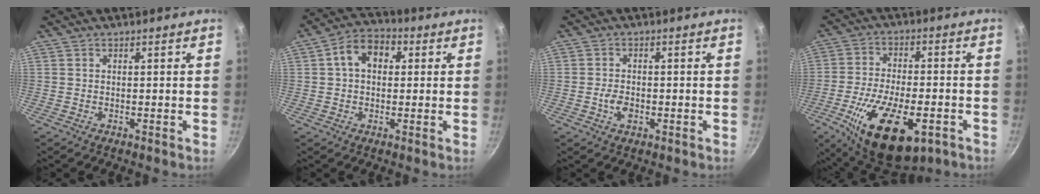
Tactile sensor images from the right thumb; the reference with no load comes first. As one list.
[{"total": 8.4, "force": [1.7, 6.0, 5.7], "torque": [-0.066, 0.021, 0.012]}, {"total": 3.3, "force": [-1.0, 2.1, 2.4], "torque": [-0.043, 0.008, -0.020]}, {"total": 19.9, "force": [-8.2, 9.2, 15.7], "torque": [-0.259, 0.011, -0.129]}]